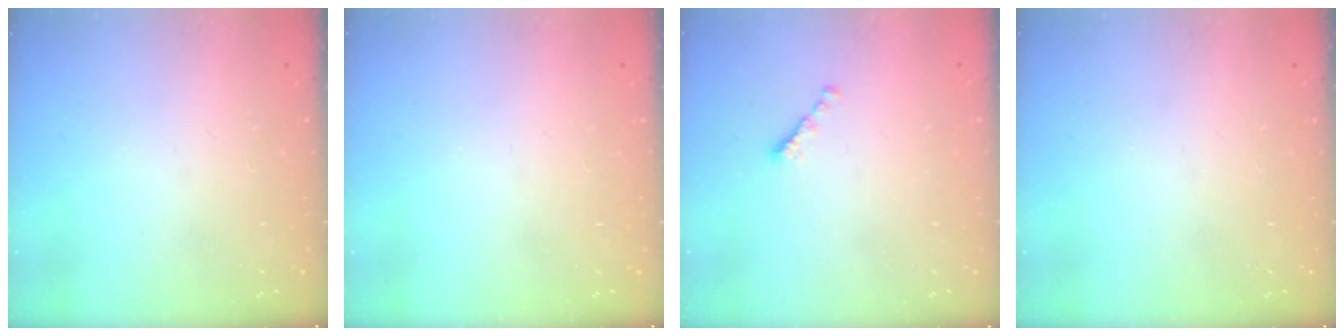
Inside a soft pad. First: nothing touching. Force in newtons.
{"total": 0.0}
{"total": 1.5, "press": 1.4, "slide": 0.5}
{"total": 0.0}